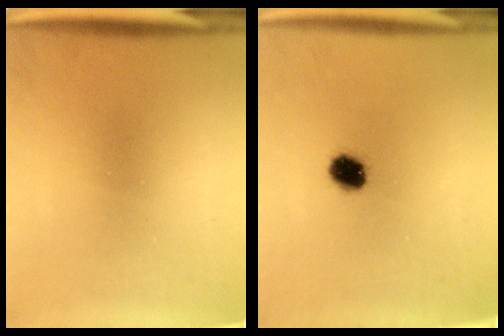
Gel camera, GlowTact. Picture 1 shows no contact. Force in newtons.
{"total": 5.5}